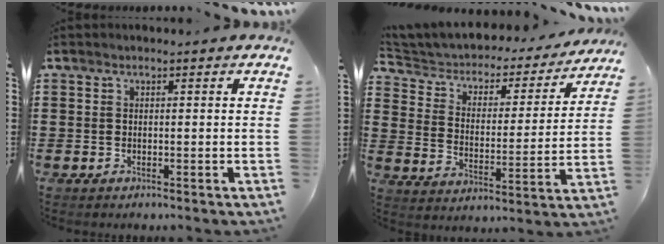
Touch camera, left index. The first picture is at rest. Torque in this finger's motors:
{"motor_torque": [2.14, 0.00, 1.05, 0.21]}